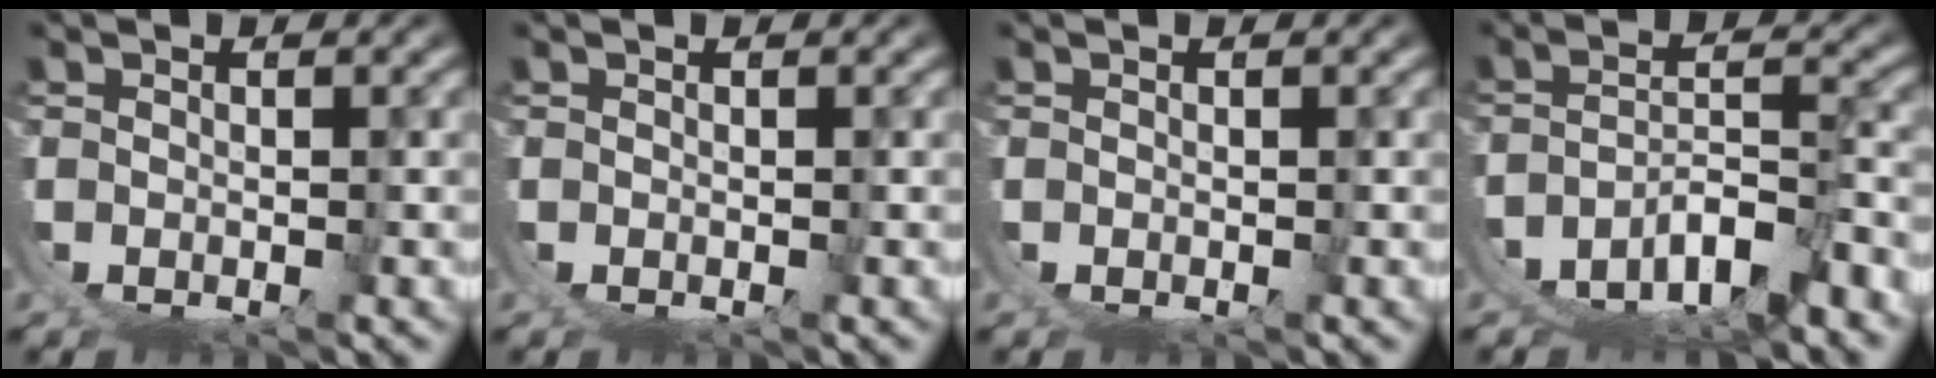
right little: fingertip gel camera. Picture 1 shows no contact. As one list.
[{"total": 0.0}, {"total": 0.0}, {"total": 8.2, "force": [-4.8, 5.1, 4.4], "torque": [-0.084, -0.015, -0.071]}]